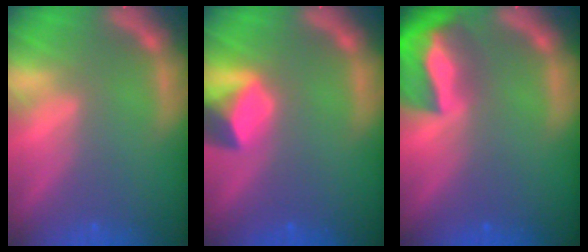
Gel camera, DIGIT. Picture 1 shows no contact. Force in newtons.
{"total": 4.0}
{"total": 10.0}